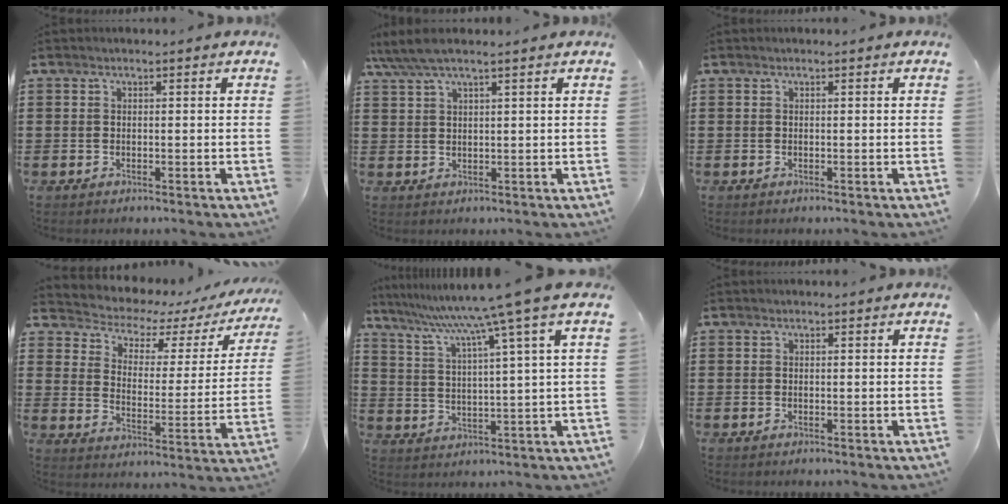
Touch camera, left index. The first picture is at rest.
{"total": 4.3, "force": [2.9, 0.4, 3.1], "torque": [-0.065, 0.004, 0.054]}
{"total": 0.0}
{"total": 3.7, "force": [3.2, 1.6, 1.0], "torque": [-0.043, -0.030, 0.045]}
{"total": 9.4, "force": [6.6, -2.1, 6.3], "torque": [-0.148, -0.044, 0.099]}
{"total": 0.0}